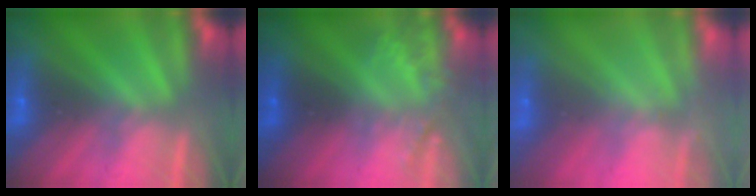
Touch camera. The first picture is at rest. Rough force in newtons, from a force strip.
{"total": 1.9}
{"total": 2.4}